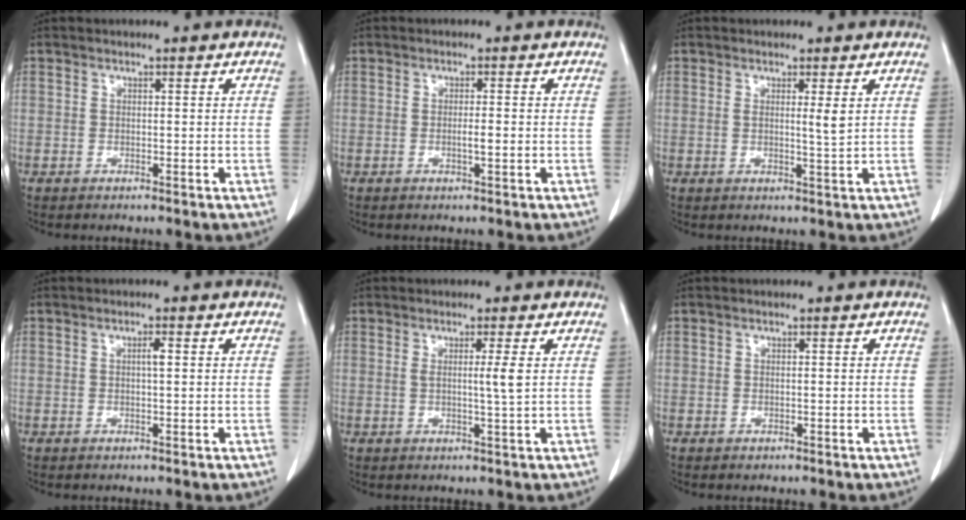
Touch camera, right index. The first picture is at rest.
{"total": 1.7, "force": [-0.3, 0.1, 1.7], "torque": [-0.032, -0.001, -0.006]}
{"total": 2.0, "force": [0.7, -0.2, 1.9], "torque": [-0.032, -0.006, 0.012]}
{"total": 1.3, "force": [0.2, 0.1, 1.3], "torque": [-0.024, 0.003, 0.004]}
{"total": 2.7, "force": [0.5, -0.6, 2.5], "torque": [-0.044, -0.005, 0.008]}
{"total": 0.0}